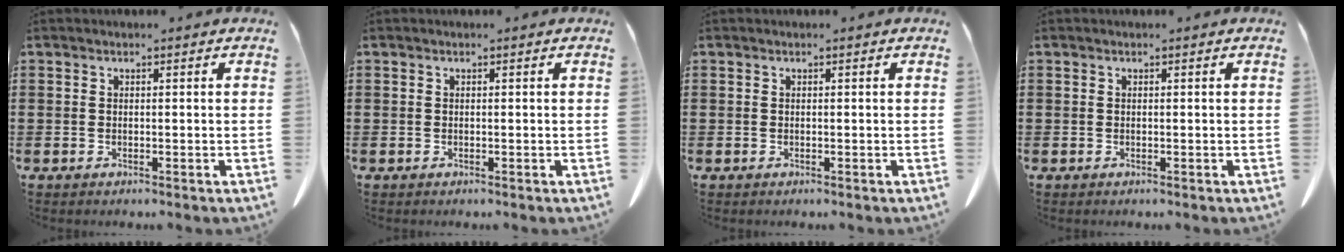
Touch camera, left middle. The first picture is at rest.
{"total": 0.0}
{"total": 0.0}
{"total": 0.0}